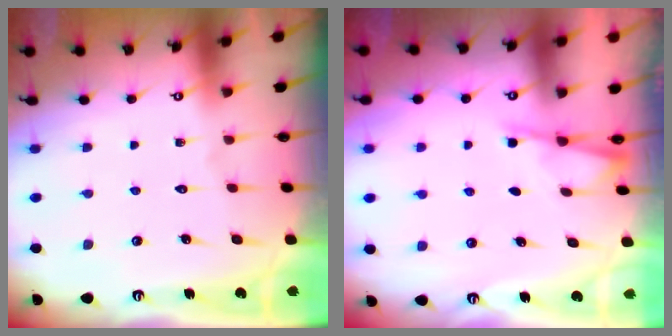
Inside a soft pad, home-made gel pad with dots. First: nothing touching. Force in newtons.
{"total": 2.6, "press": 2.6, "slide": 0.3}